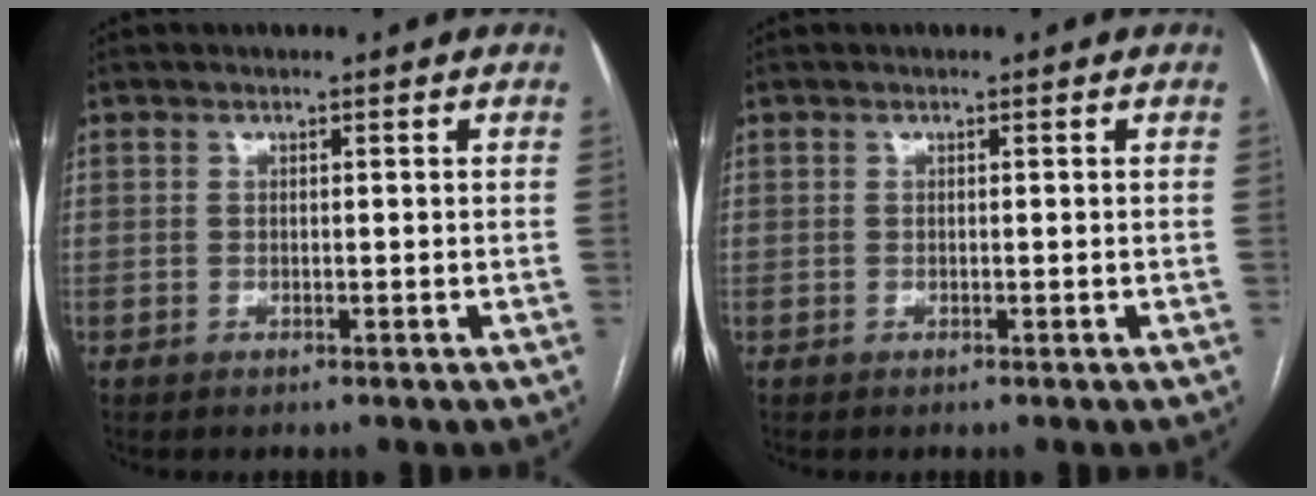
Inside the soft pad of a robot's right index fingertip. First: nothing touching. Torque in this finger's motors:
{"motor_torque": [0.00, 0.00, 0.00, 0.00]}